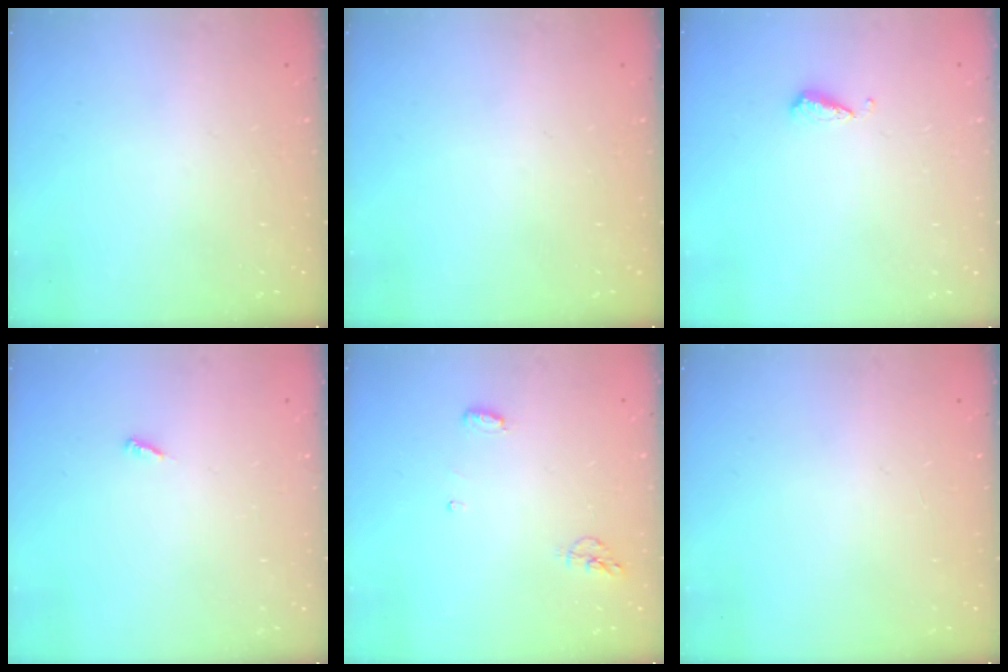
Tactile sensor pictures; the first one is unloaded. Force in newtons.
{"total": 0.0}
{"total": 3.6, "press": 3.6, "slide": 0.3}
{"total": 2.5, "press": 2.5, "slide": 0.1}
{"total": 4.8, "press": 4.7, "slide": 1.0}
{"total": 0.9, "press": 0.9, "slide": 0.1}